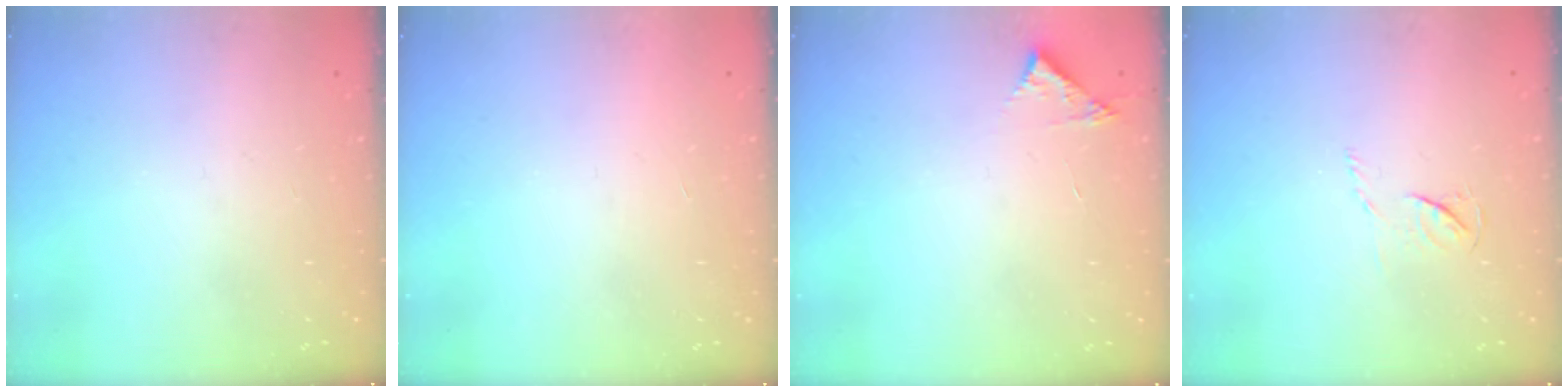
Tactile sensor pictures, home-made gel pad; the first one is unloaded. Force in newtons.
{"total": 1.7, "press": 1.7, "slide": 0.1}
{"total": 3.7, "press": 3.7, "slide": 0.1}
{"total": 3.9, "press": 3.8, "slide": 0.4}